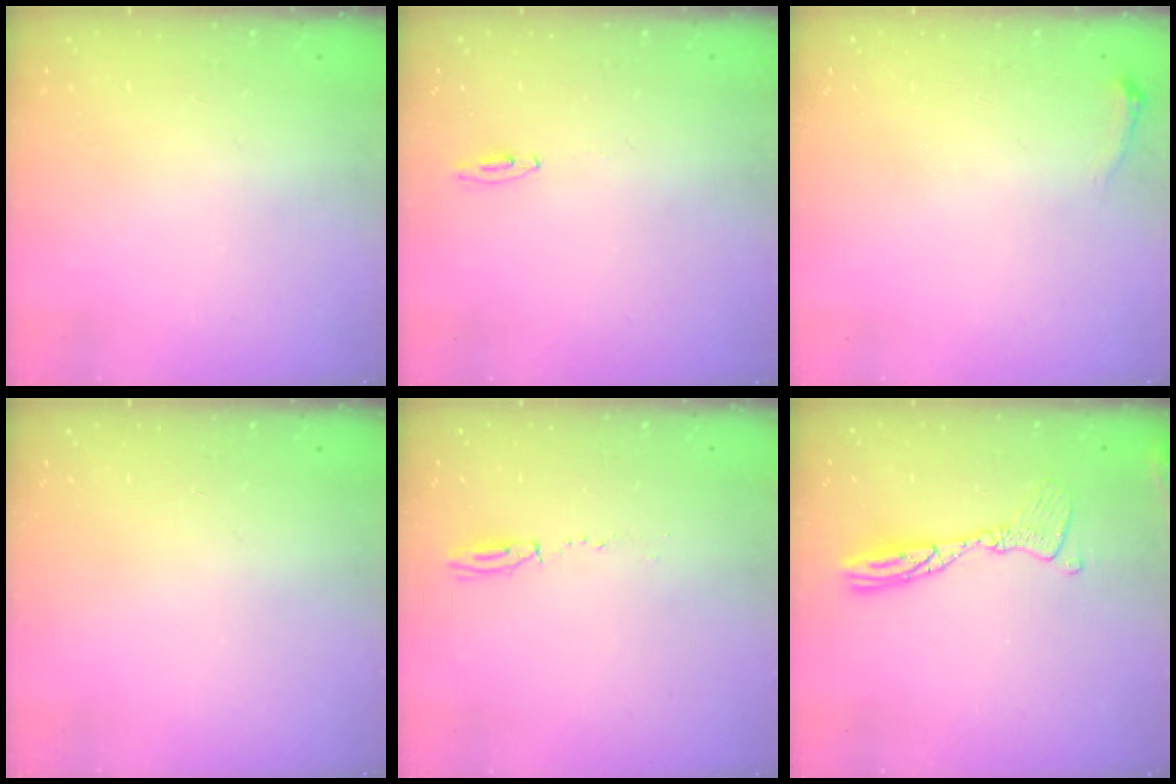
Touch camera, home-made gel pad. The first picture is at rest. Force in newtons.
{"total": 15.9, "press": 4.3, "slide": 15.3}
{"total": 4.5, "press": 4.3, "slide": 1.1}
{"total": 0.0}
{"total": 3.9, "press": 3.8, "slide": 0.9}
{"total": 12.4, "press": 12.4, "slide": 1.1}